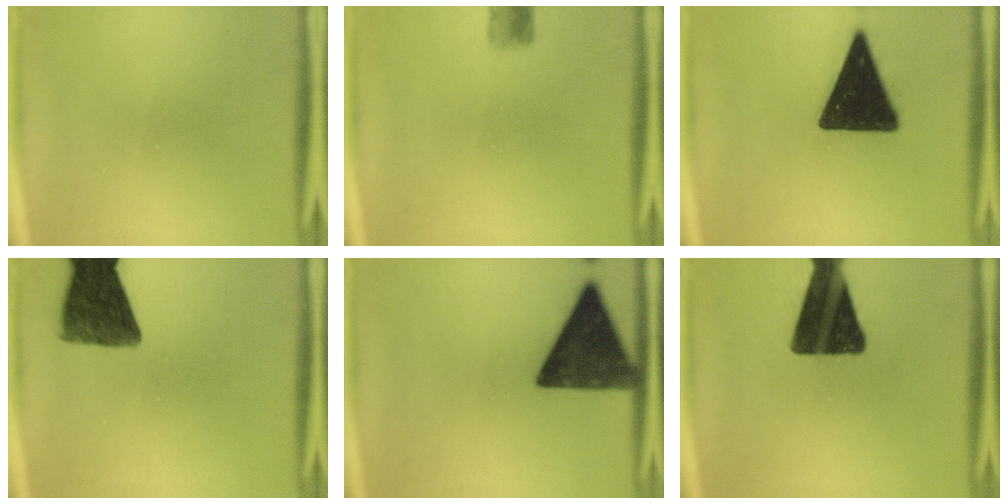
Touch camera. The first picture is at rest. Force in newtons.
{"total": 2.4}
{"total": 17.1}
{"total": 11.2}
{"total": 13.4}
{"total": 16.6}